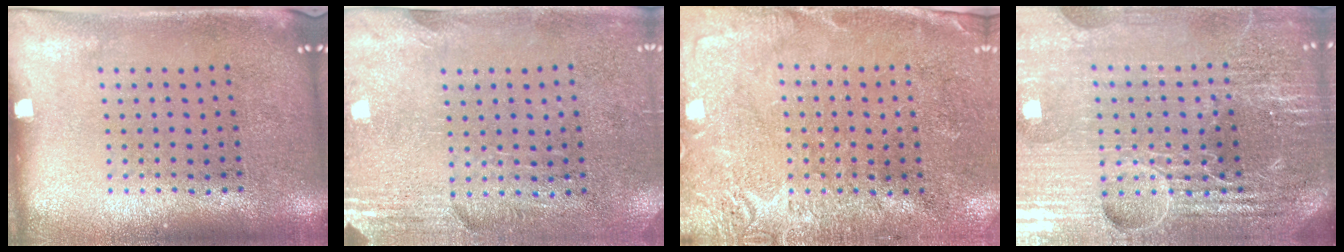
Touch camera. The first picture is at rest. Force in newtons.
{"total": 2.7, "press": 2.4, "slide": 1.4}
{"total": 2.7, "press": 2.7, "slide": 0.7}
{"total": 6.2, "press": 5.5, "slide": 2.9}